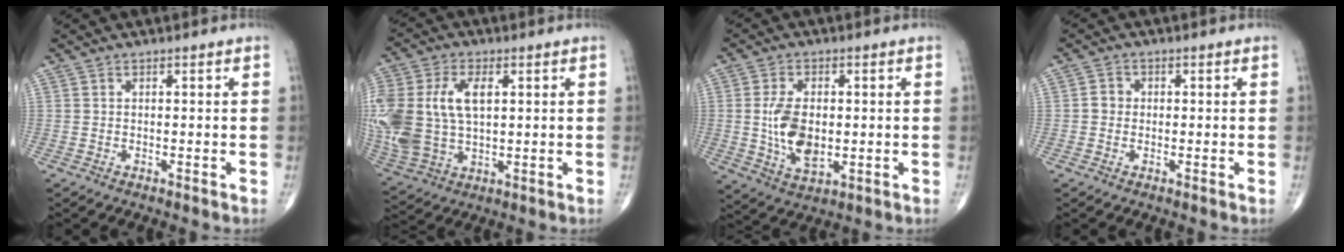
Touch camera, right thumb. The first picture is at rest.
{"total": 20.1, "force": [2.7, 12.4, 15.5], "torque": [-0.379, 0.003, 0.061]}
{"total": 9.8, "force": [-0.1, 5.6, 8.1], "torque": [-0.144, -0.007, 0.006]}
{"total": 2.0, "force": [-0.2, 1.9, 0.7], "torque": [0.000, 0.006, -0.007]}